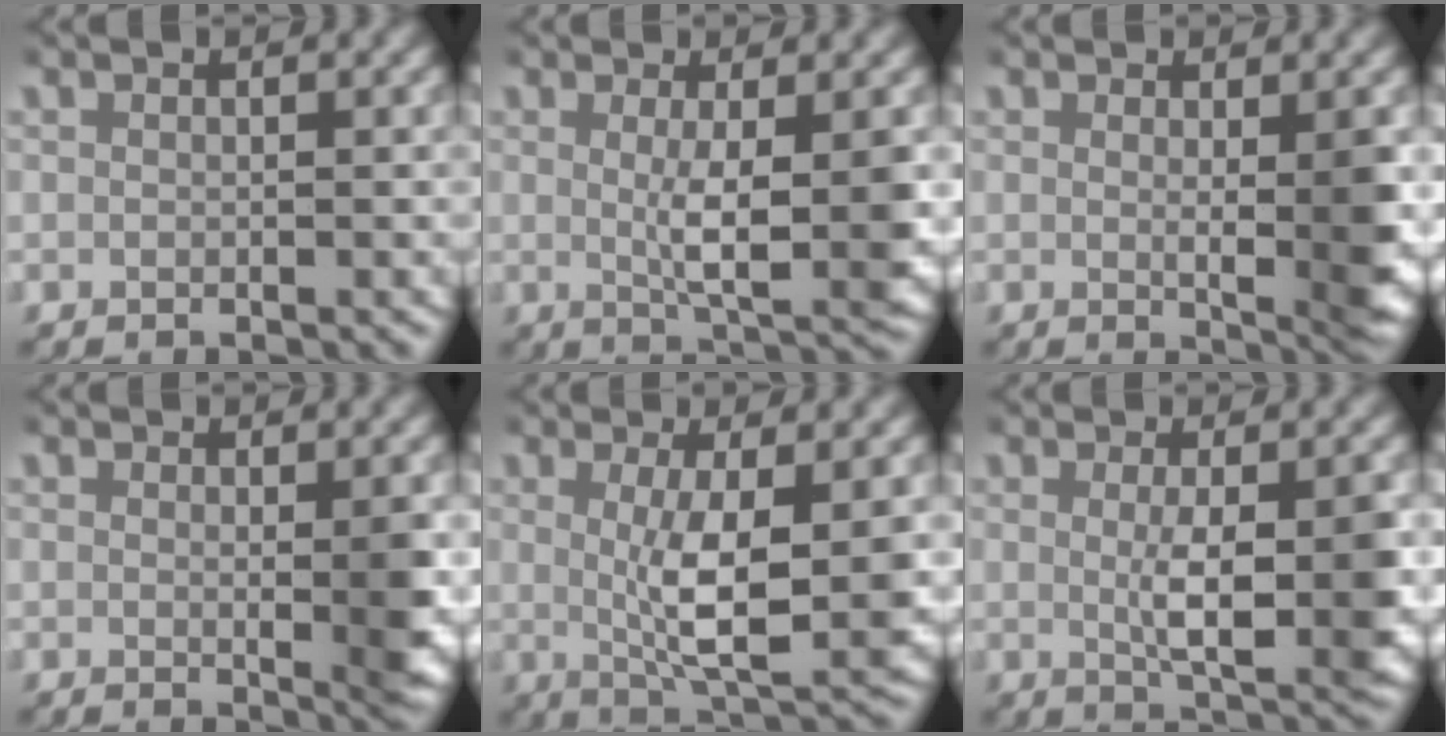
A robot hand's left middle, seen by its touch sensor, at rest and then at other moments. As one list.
[{"total": 5.6, "force": [0.1, 1.5, 5.4], "torque": [-0.087, -0.016, 0.007]}, {"total": 4.6, "force": [0.2, 1.0, 4.4], "torque": [-0.063, -0.016, 0.005]}, {"total": 2.8, "force": [0.2, 0.4, 2.7], "torque": [-0.038, -0.013, 0.005]}, {"total": 7.2, "force": [0.6, 2.4, 6.8], "torque": [-0.113, -0.018, 0.017]}, {"total": 5.7, "force": [-0.1, 1.7, 5.5], "torque": [-0.085, -0.014, 0.002]}]